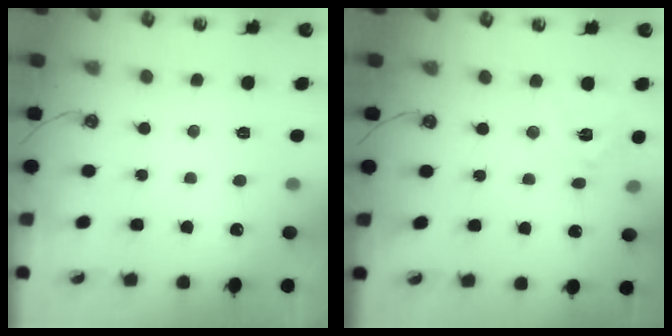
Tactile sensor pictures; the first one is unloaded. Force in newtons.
{"total": 11.0, "press": 10.9, "slide": 1.3}